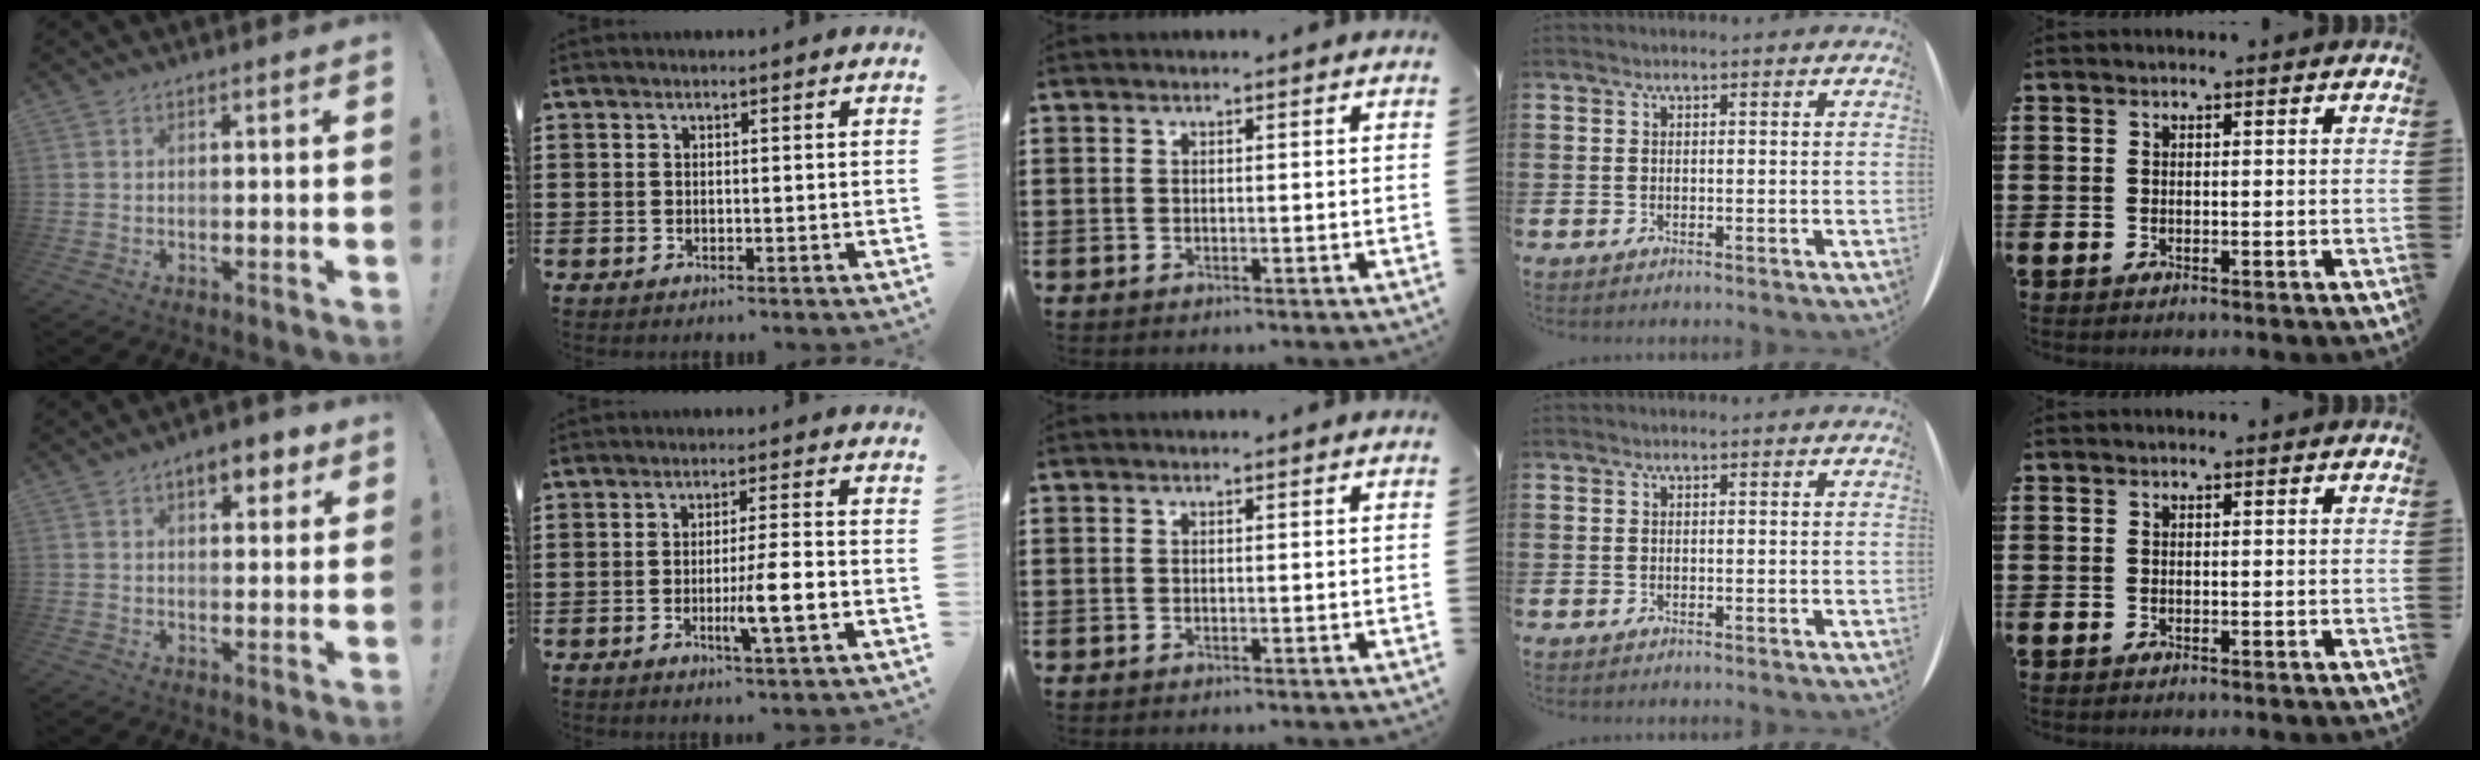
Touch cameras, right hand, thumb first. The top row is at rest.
{"thumb": {"total": 6.6, "force": [3.7, 3.3, 4.4], "torque": [-0.044, -0.012, 0.059]}, "index": {"total": 6.5, "force": [-1.8, 0.2, 6.2], "torque": [-0.108, -0.012, -0.033]}}